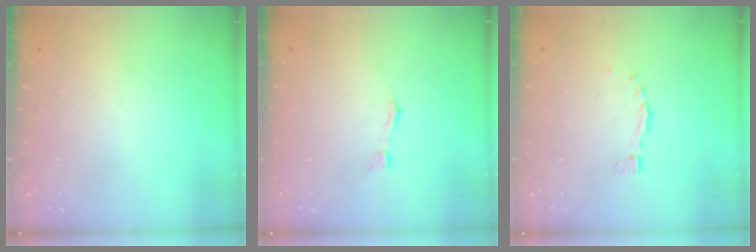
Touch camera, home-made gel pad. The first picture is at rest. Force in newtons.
{"total": 2.7, "press": 2.7, "slide": 0.3}
{"total": 0.0}